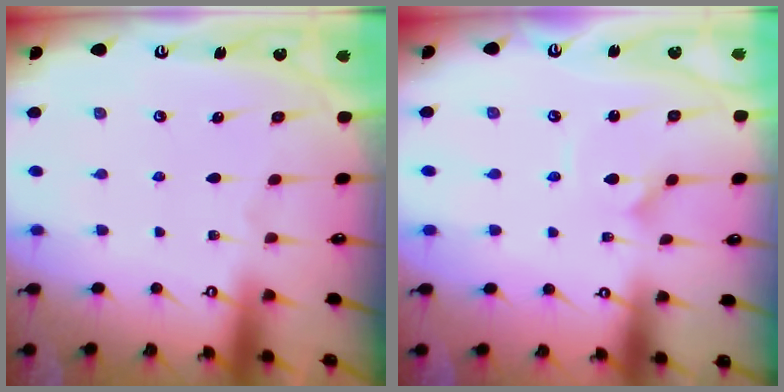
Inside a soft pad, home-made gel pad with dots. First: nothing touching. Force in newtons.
{"total": 1.5, "press": 1.5, "slide": 0.0}